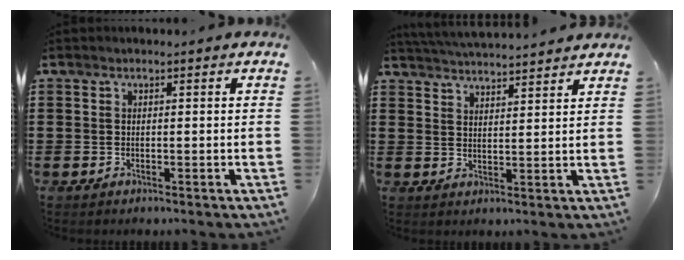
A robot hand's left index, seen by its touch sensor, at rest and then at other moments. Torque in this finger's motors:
{"motor_torque": [1.10, -1.04, 0.39, 0.12]}